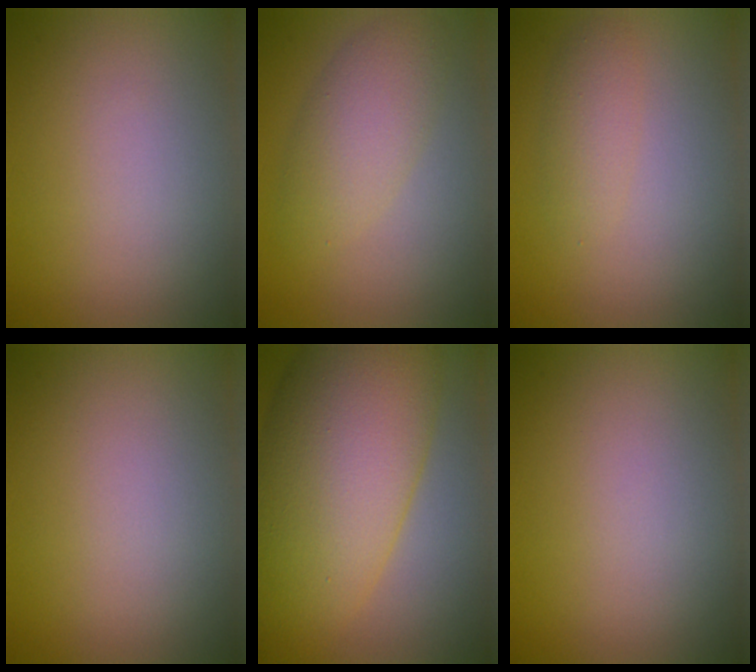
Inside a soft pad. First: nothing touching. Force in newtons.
{"total": 4.0, "press": 4.0, "slide": 0.1}
{"total": 1.8, "press": 1.8, "slide": 0.0}
{"total": 0.0}
{"total": 13.2, "press": 13.2, "slide": 0.4}
{"total": 0.0}